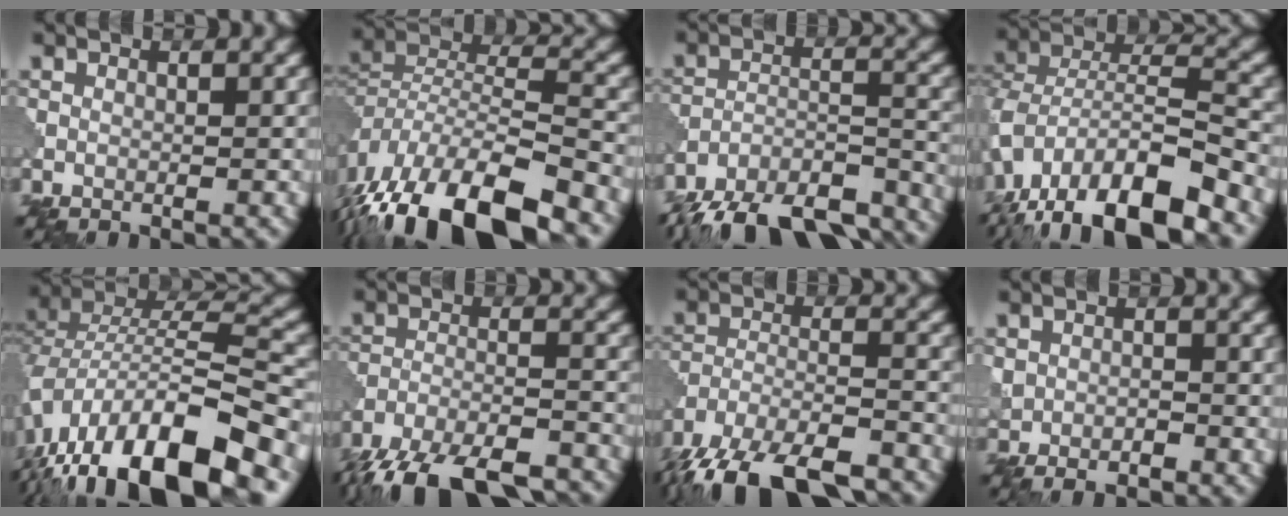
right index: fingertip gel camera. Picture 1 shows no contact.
{"total": 14.9, "force": [-10.5, 5.6, 9.0], "torque": [-0.180, -0.005, -0.167]}
{"total": 14.3, "force": [-12.5, 4.7, 5.2], "torque": [-0.084, -0.009, -0.168]}
{"total": 14.8, "force": [-10.0, 5.5, 9.5], "torque": [-0.179, 0.003, -0.163]}
{"total": 16.8, "force": [-10.2, 6.2, 11.9], "torque": [-0.221, 0.004, -0.169]}
{"total": 14.5, "force": [-12.2, 4.9, 6.0], "torque": [-0.111, -0.022, -0.174]}
{"total": 16.3, "force": [-13.3, 6.4, 6.9], "torque": [-0.140, -0.033, -0.187]}
{"total": 2.2, "force": [-0.8, 1.5, 1.4], "torque": [-0.024, -0.003, -0.015]}